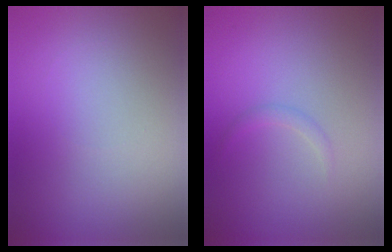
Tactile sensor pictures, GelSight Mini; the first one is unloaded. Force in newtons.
{"total": 0.7, "press": 0.7, "slide": 0.0}